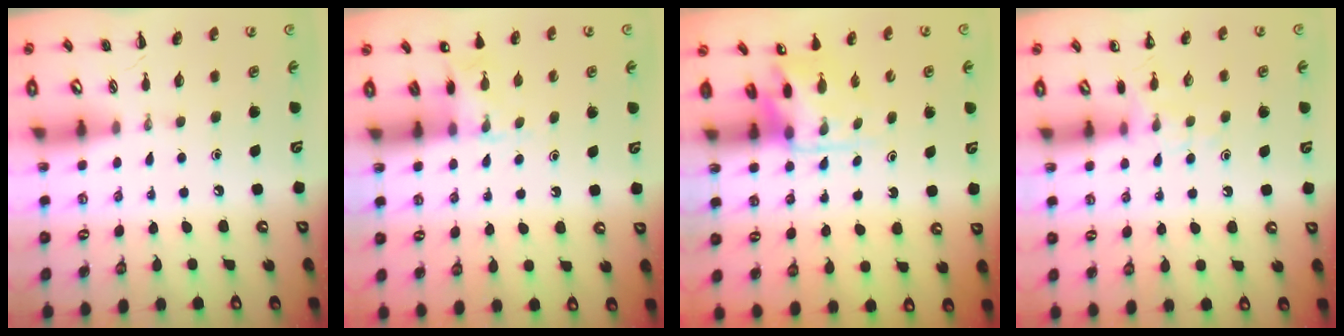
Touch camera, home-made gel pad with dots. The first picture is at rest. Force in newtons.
{"total": 5.5, "press": 5.3, "slide": 1.3}
{"total": 4.2, "press": 4.2, "slide": 0.6}
{"total": 6.5, "press": 6.2, "slide": 2.1}